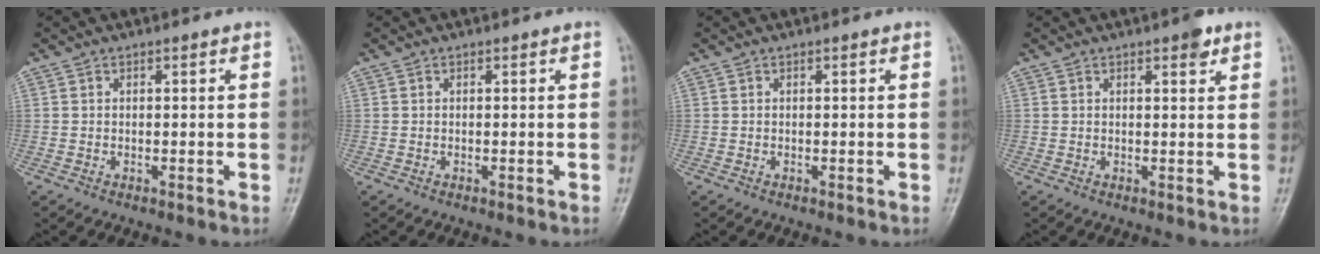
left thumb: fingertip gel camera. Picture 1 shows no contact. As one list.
[{"total": 0.0}, {"total": 0.0}, {"total": 2.5, "force": [1.6, 0.8, 1.8], "torque": [-0.020, -0.006, 0.020]}]